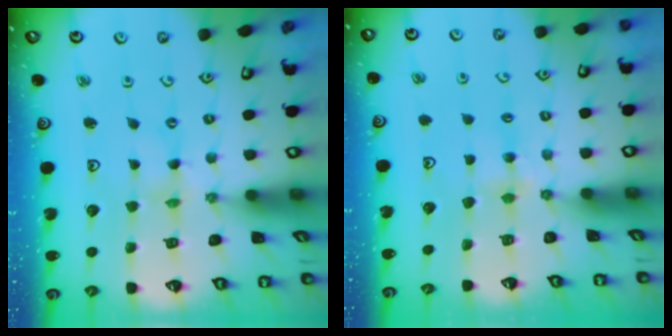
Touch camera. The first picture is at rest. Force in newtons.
{"total": 4.5, "press": 4.5, "slide": 0.7}